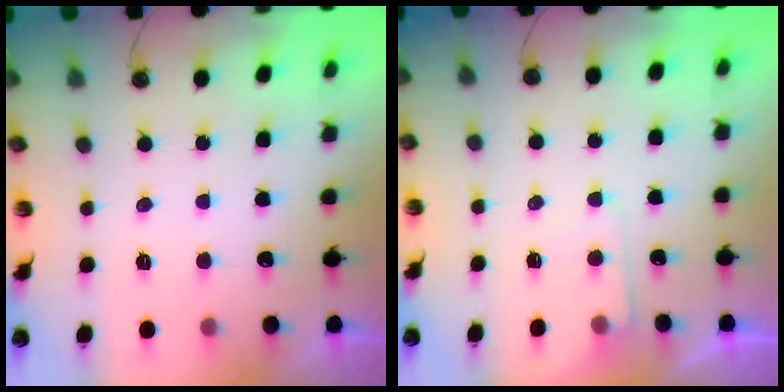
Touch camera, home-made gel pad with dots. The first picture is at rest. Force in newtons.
{"total": 5.1, "press": 5.1, "slide": 0.7}